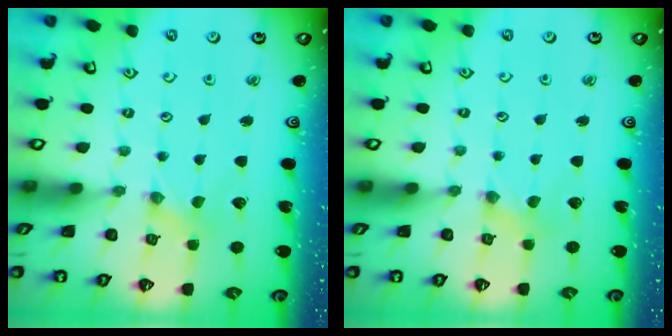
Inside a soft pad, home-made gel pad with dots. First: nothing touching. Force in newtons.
{"total": 1.4, "press": 1.4, "slide": 0.3}